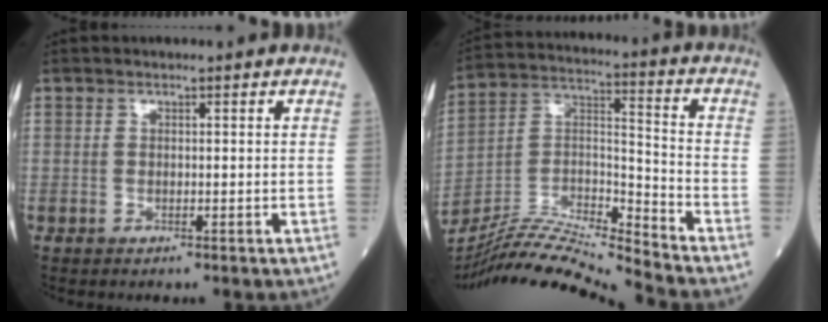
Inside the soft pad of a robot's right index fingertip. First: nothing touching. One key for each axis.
{"total": 17.1, "fx": -16.2, "fy": -1.9, "fz": 5.0, "tx": -0.089, "ty": 0.022, "tz": -0.297}